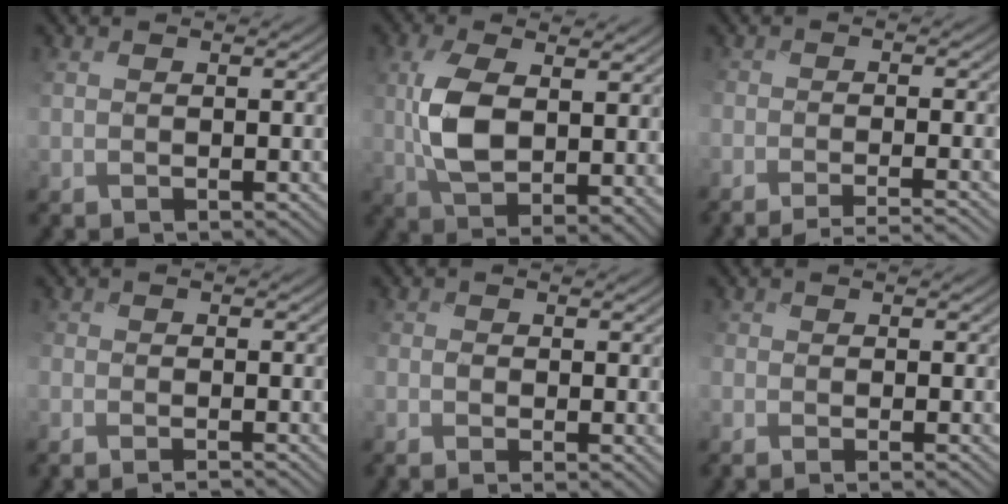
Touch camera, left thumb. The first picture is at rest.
{"total": 9.3, "force": [1.7, 4.2, 8.2], "torque": [-0.168, 0.002, 0.035]}
{"total": 5.2, "force": [-4.1, 0.9, 3.1], "torque": [-0.046, 0.003, -0.062]}
{"total": 3.4, "force": [-2.8, 0.8, 1.7], "torque": [-0.025, -0.004, -0.038]}
{"total": 1.6, "force": [-0.8, 0.4, 1.4], "torque": [-0.031, -0.002, -0.020]}
{"total": 2.5, "force": [-1.5, 0.7, 1.8], "torque": [-0.021, -0.008, -0.019]}